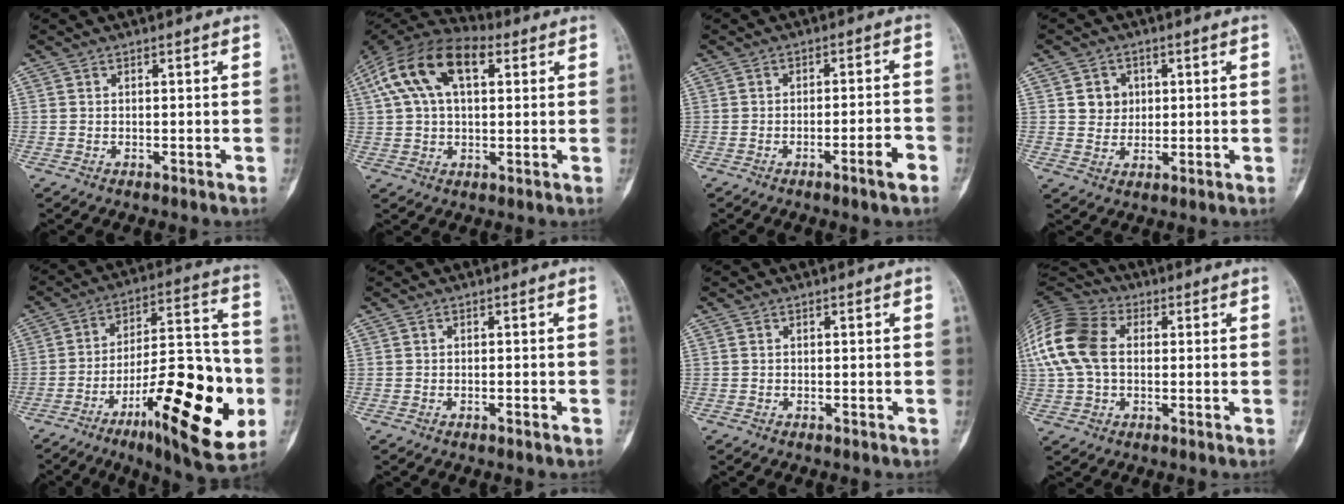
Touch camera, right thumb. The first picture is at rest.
{"total": 16.5, "force": [5.7, 8.9, 12.7], "torque": [-0.232, 0.031, 0.095]}
{"total": 4.7, "force": [-2.6, 0.3, 3.9], "torque": [-0.066, 0.021, -0.039]}
{"total": 4.5, "force": [1.2, 4.1, 1.6], "torque": [-0.002, -0.001, 0.018]}
{"total": 26.7, "force": [-9.3, 7.9, 23.7], "torque": [-0.333, 0.037, -0.134]}
{"total": 1.0, "force": [-0.5, 0.0, 0.8], "torque": [-0.021, 0.004, -0.005]}
{"total": 0.0}
{"total": 15.4, "force": [1.8, 10.8, 10.9], "torque": [-0.232, 0.029, 0.027]}